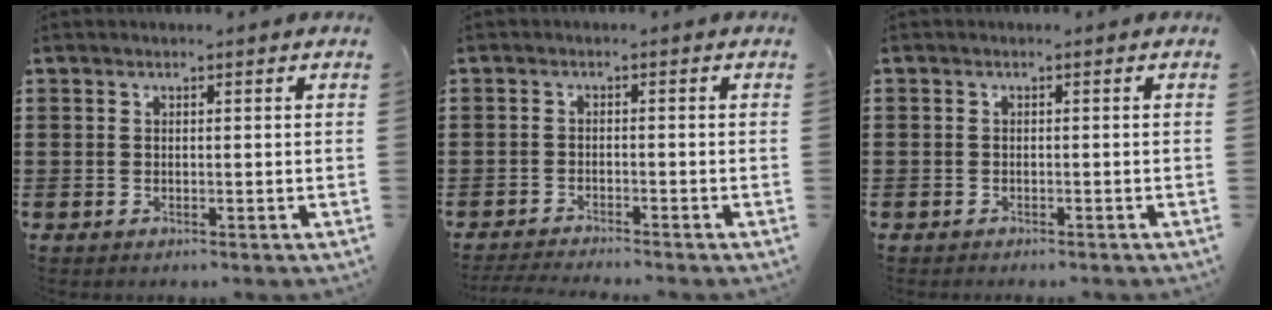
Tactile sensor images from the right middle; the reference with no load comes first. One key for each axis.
{"total": 2.4, "fx": -2.3, "fy": -0.1, "fz": 0.5, "tx": -0.016, "ty": -0.003, "tz": -0.050}
{"total": 0.8, "fx": -0.7, "fy": 0.4, "fz": -0.1, "tx": 0.001, "ty": 0.003, "tz": -0.017}